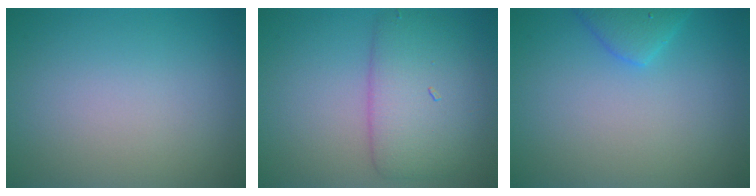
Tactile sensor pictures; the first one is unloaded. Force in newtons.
{"total": 5.6, "press": 5.6, "slide": 0.1}
{"total": 2.3, "press": 2.3, "slide": 0.2}